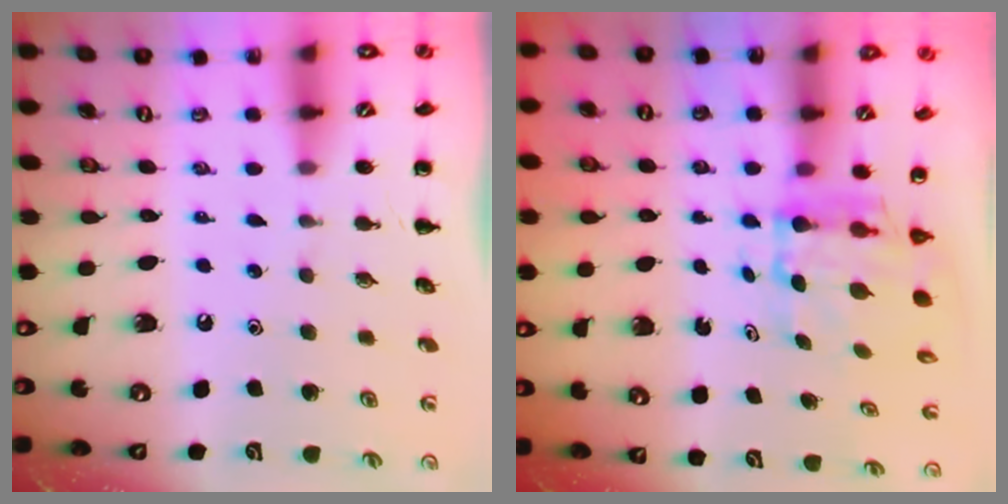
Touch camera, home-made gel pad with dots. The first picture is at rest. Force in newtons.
{"total": 5.7, "press": 5.6, "slide": 1.1}